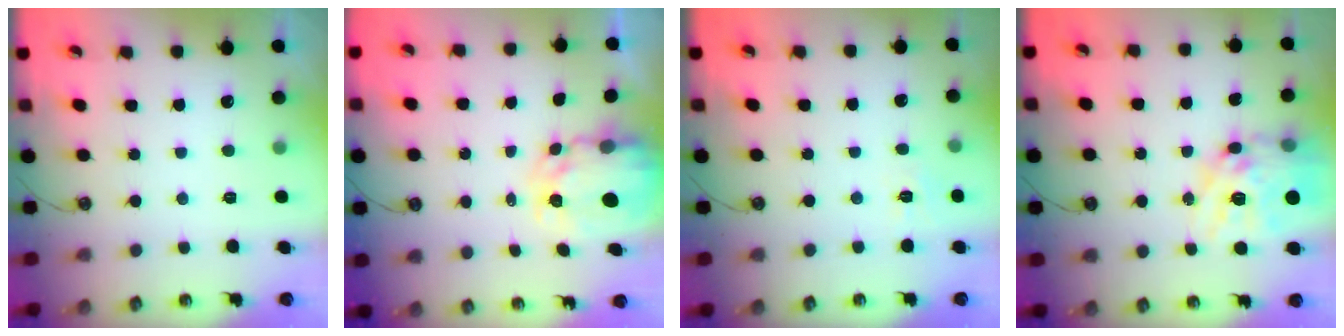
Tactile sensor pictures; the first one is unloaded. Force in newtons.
{"total": 5.7, "press": 5.7, "slide": 0.6}
{"total": 2.5, "press": 2.5, "slide": 0.5}
{"total": 18.0, "press": 17.9, "slide": 1.6}